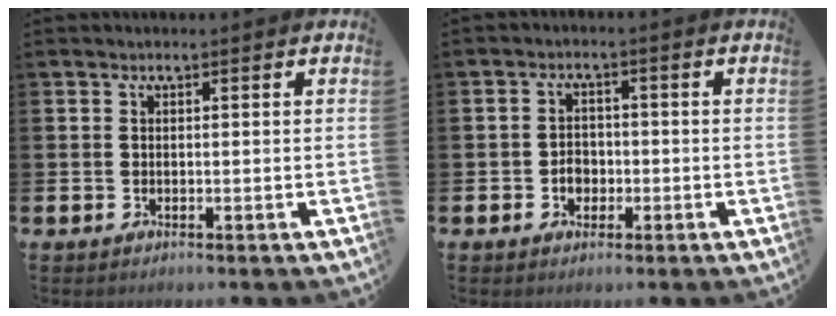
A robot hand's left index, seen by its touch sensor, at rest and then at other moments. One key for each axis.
{"total": 2.7, "fx": -0.8, "fy": 2.2, "fz": 1.4, "tx": -0.018, "ty": 0.000, "tz": -0.019}